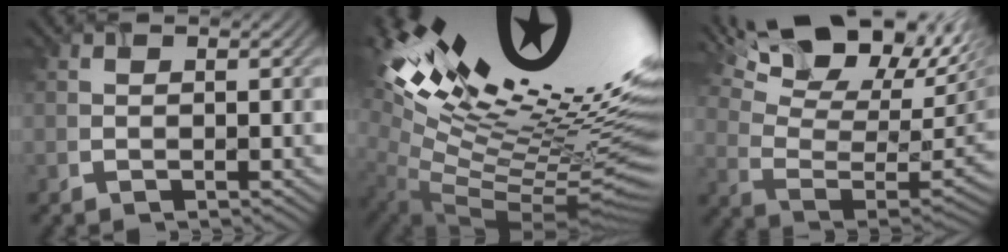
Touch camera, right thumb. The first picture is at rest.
{"total": 20.7, "force": [9.2, 6.2, 17.5], "torque": [-0.275, 0.023, 0.145]}
{"total": 16.8, "force": [9.2, 7.0, 12.2], "torque": [-0.229, 0.027, 0.125]}